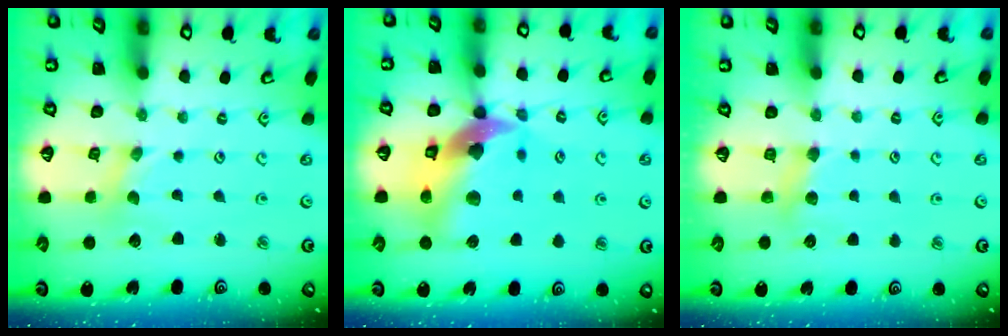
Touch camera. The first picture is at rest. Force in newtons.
{"total": 16.3, "press": 16.1, "slide": 2.4}
{"total": 5.0, "press": 4.9, "slide": 0.6}